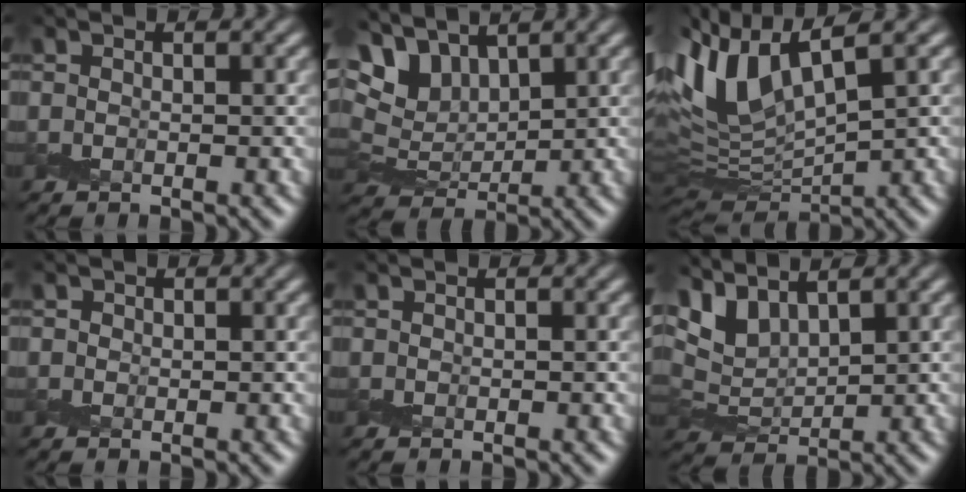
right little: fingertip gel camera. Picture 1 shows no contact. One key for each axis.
{"total": 6.5, "fx": 4.3, "fy": 3.0, "fz": 3.8, "tx": -0.101, "ty": 0.014, "tz": 0.073}
{"total": 7.4, "fx": 4.4, "fy": 2.4, "fz": 5.4, "tx": -0.124, "ty": 0.010, "tz": 0.084}
{"total": 0.5, "fx": 0.0, "fy": 0.5, "fz": 0.1, "tx": -0.003, "ty": -0.002, "tz": -0.003}
{"total": 0.0}
{"total": 3.9, "fx": 3.1, "fy": 1.2, "fz": 1.9, "tx": -0.048, "ty": -0.002, "tz": 0.055}